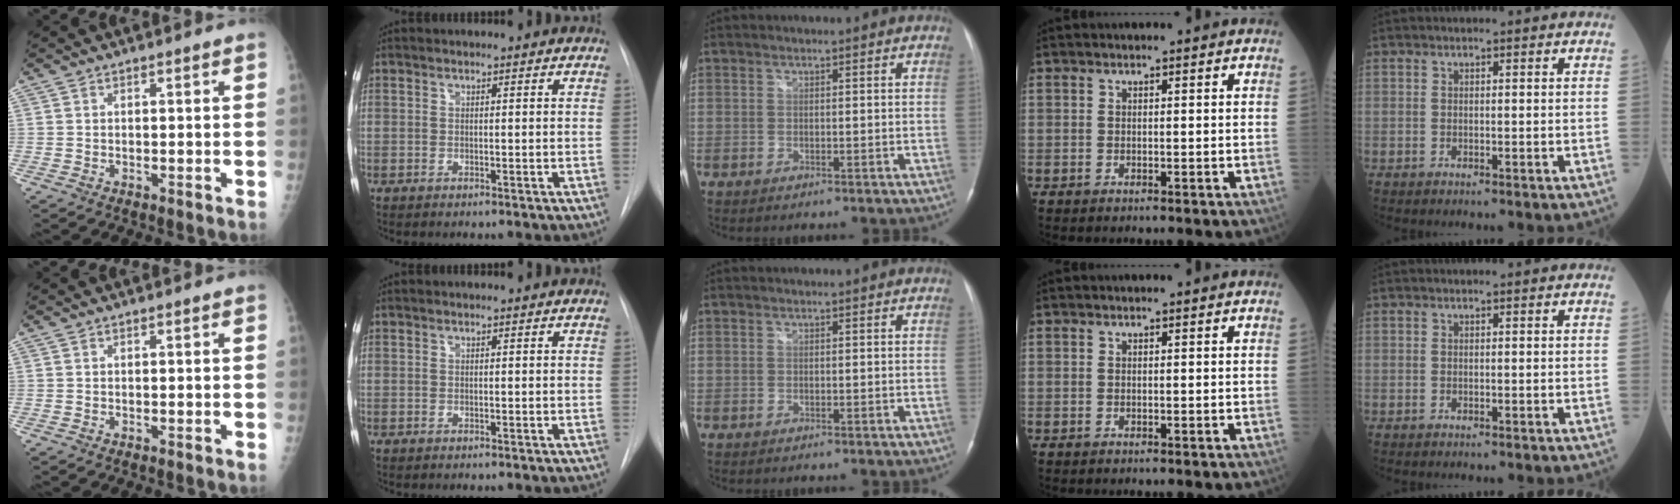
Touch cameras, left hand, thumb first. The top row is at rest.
{}